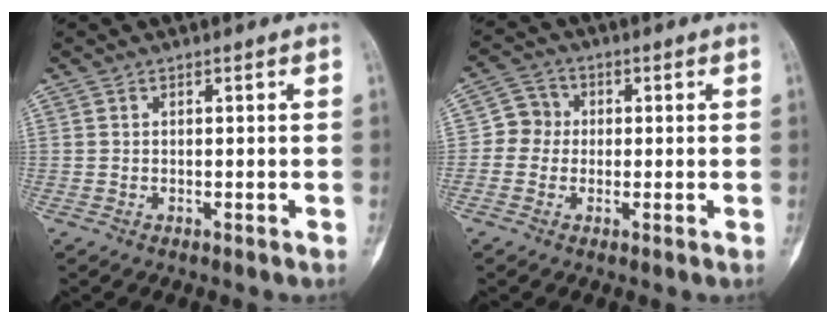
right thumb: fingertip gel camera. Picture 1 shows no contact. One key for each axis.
{"total": 4.7, "fx": -0.3, "fy": 4.4, "fz": 1.5, "tx": 0.002, "ty": 0.012, "tz": -0.017}